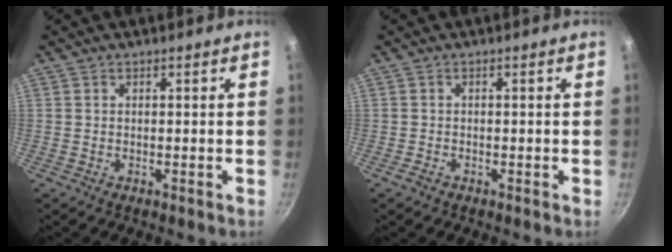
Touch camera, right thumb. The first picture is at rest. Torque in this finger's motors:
{"motor_torque": [0.25, -0.28, -0.16, -0.01, 0.06]}